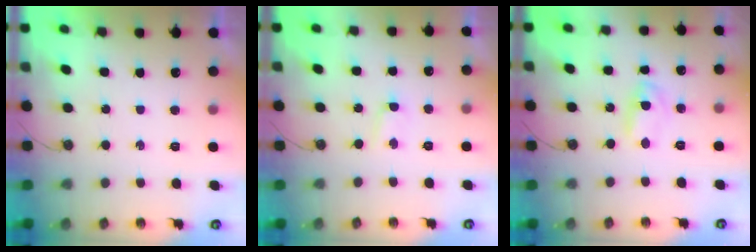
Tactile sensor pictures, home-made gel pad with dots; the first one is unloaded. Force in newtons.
{"total": 1.7, "press": 1.7, "slide": 0.3}
{"total": 2.9, "press": 2.9, "slide": 0.2}